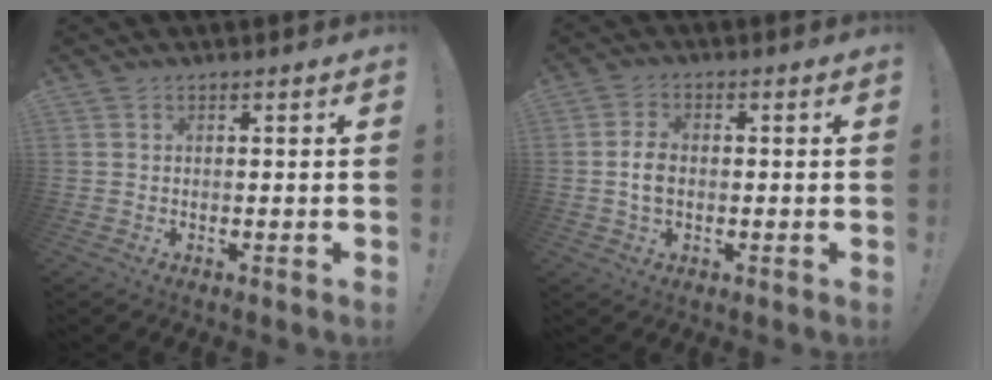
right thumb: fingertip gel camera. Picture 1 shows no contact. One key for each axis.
{"total": 5.1, "fx": -0.5, "fy": 3.3, "fz": 3.9, "tx": -0.067, "ty": 0.002, "tz": -0.011}